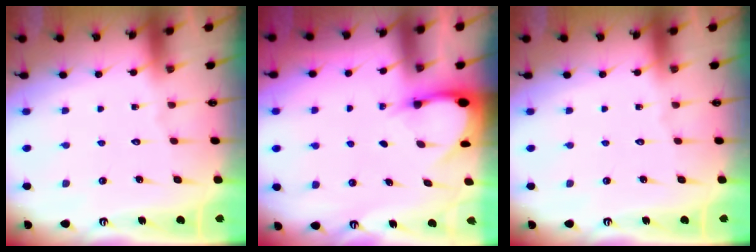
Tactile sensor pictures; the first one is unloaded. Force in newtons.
{"total": 3.5, "press": 3.5, "slide": 0.2}
{"total": 0.0}